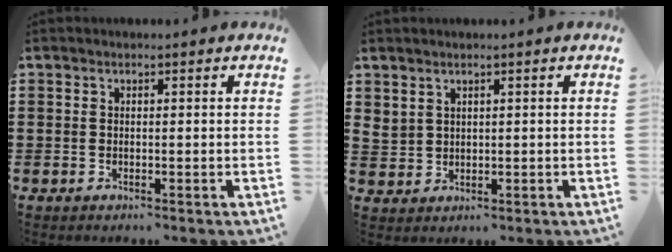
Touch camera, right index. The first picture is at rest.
{"total": 2.0, "force": [1.6, 1.2, 0.4], "torque": [-0.013, 0.006, 0.031]}